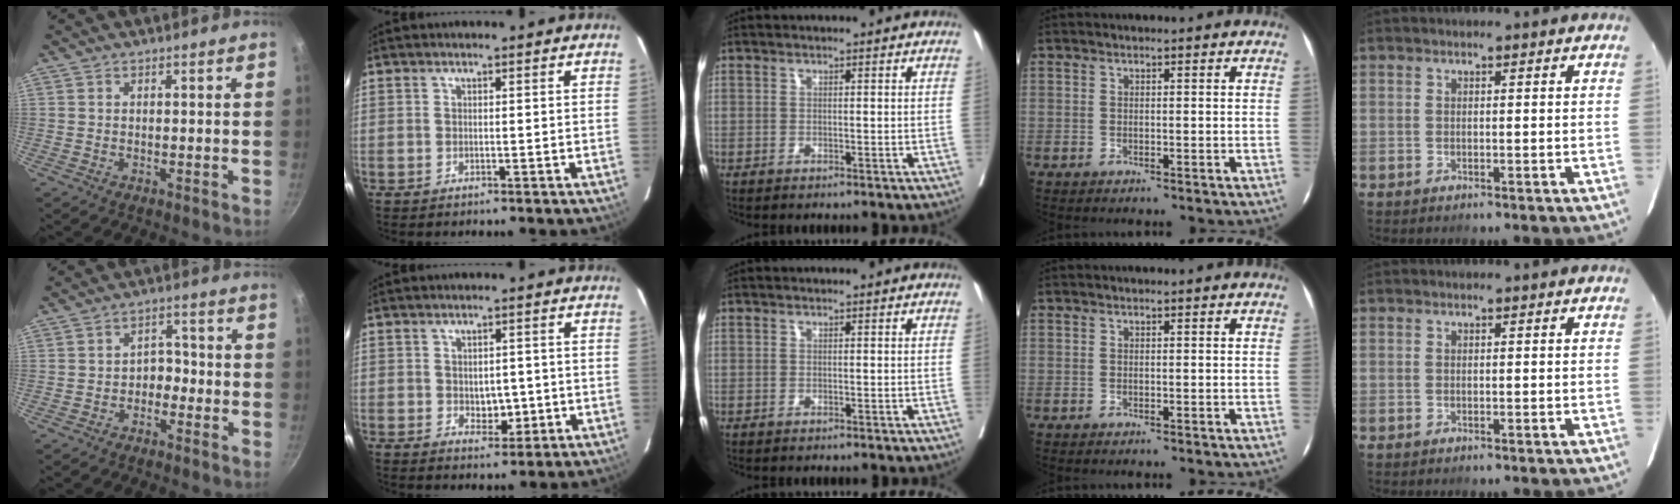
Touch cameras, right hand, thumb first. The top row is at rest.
{"thumb": {"total": 3.9, "force": [-1.6, 2.8, 2.1], "torque": [-0.008, 0.025, -0.038]}, "index": {"total": 3.7, "force": [-0.5, 2.5, 2.6], "torque": [-0.030, 0.000, 0.001]}}